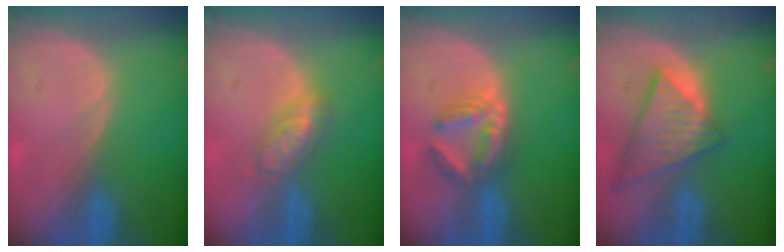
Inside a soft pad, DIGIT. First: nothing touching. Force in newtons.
{"total": 4.6, "press": 4.5, "slide": 1.2}
{"total": 6.0, "press": 5.4, "slide": 2.7}
{"total": 9.0, "press": 7.9, "slide": 4.4}